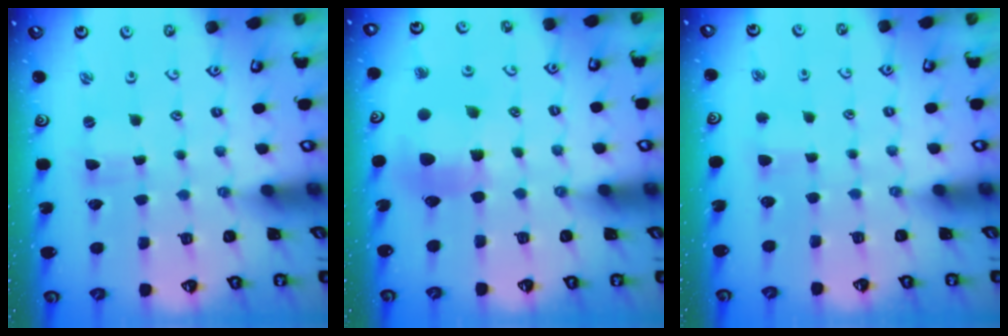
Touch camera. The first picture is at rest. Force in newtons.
{"total": 9.9, "press": 9.8, "slide": 1.3}
{"total": 2.1, "press": 2.0, "slide": 0.4}